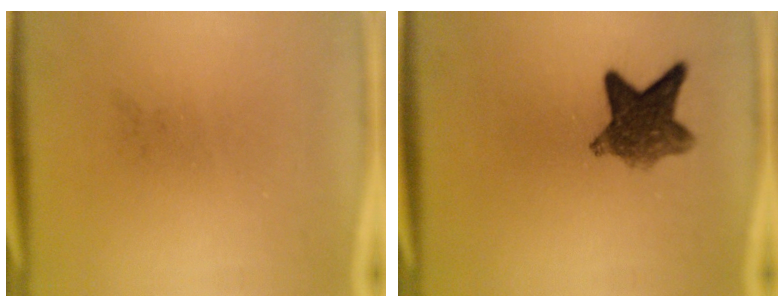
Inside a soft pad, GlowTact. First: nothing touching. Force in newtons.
{"total": 7.9}